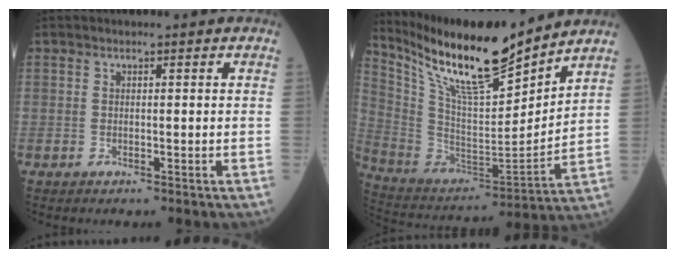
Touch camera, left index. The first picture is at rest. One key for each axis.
{"total": 19.2, "fx": 15.8, "fy": 1.8, "fz": 10.9, "tx": -0.201, "ty": -0.009, "tz": 0.296}